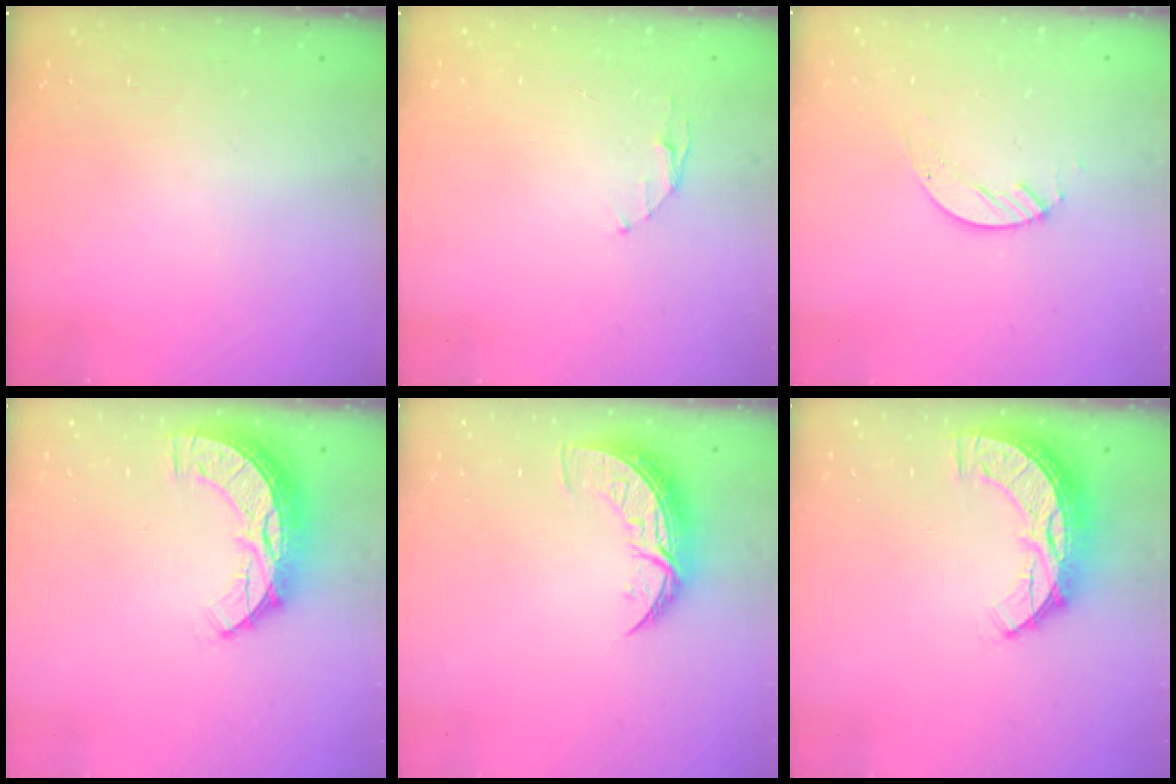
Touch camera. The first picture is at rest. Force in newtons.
{"total": 3.2, "press": 3.2, "slide": 0.4}
{"total": 3.4, "press": 3.4, "slide": 0.4}
{"total": 10.4, "press": 10.3, "slide": 0.9}
{"total": 8.6, "press": 8.5, "slide": 0.8}
{"total": 10.4, "press": 10.3, "slide": 0.9}